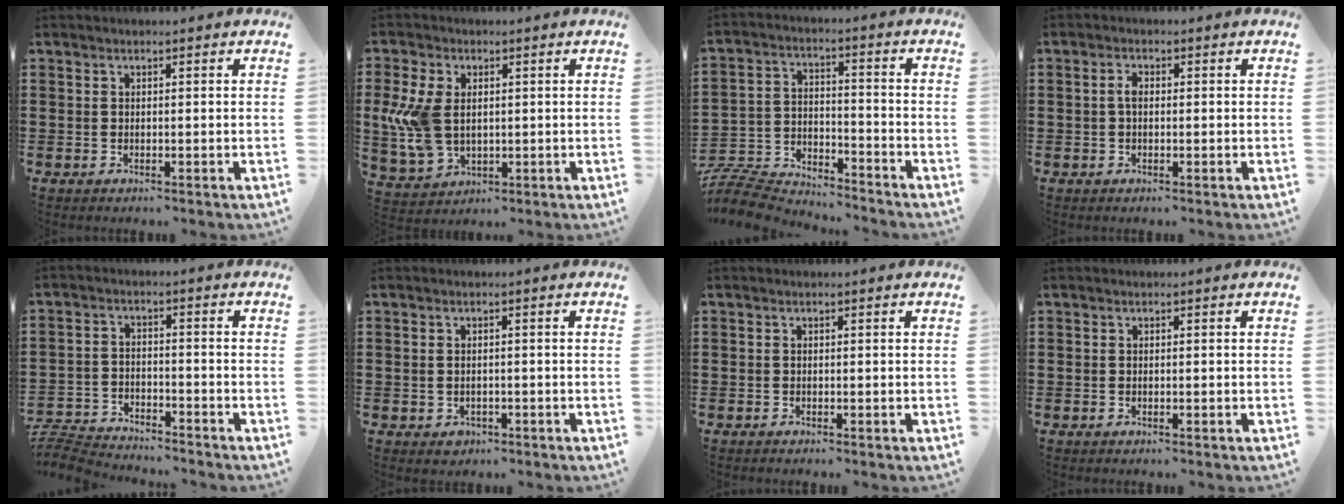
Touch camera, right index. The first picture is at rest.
{"total": 8.8, "force": [0.5, 5.9, 6.5], "torque": [-0.175, 0.001, 0.004]}
{"total": 7.8, "force": [-7.6, 1.5, 1.0], "torque": [-0.040, 0.010, -0.158]}
{"total": 2.0, "force": [-0.1, 1.0, 1.7], "torque": [-0.035, 0.003, -0.002]}
{"total": 4.9, "force": [-4.9, 0.6, 0.5], "torque": [-0.027, 0.003, -0.106]}
{"total": 1.0, "force": [-0.4, 0.7, 0.7], "torque": [-0.016, 0.002, -0.008]}
{"total": 0.0}
{"total": 0.0}